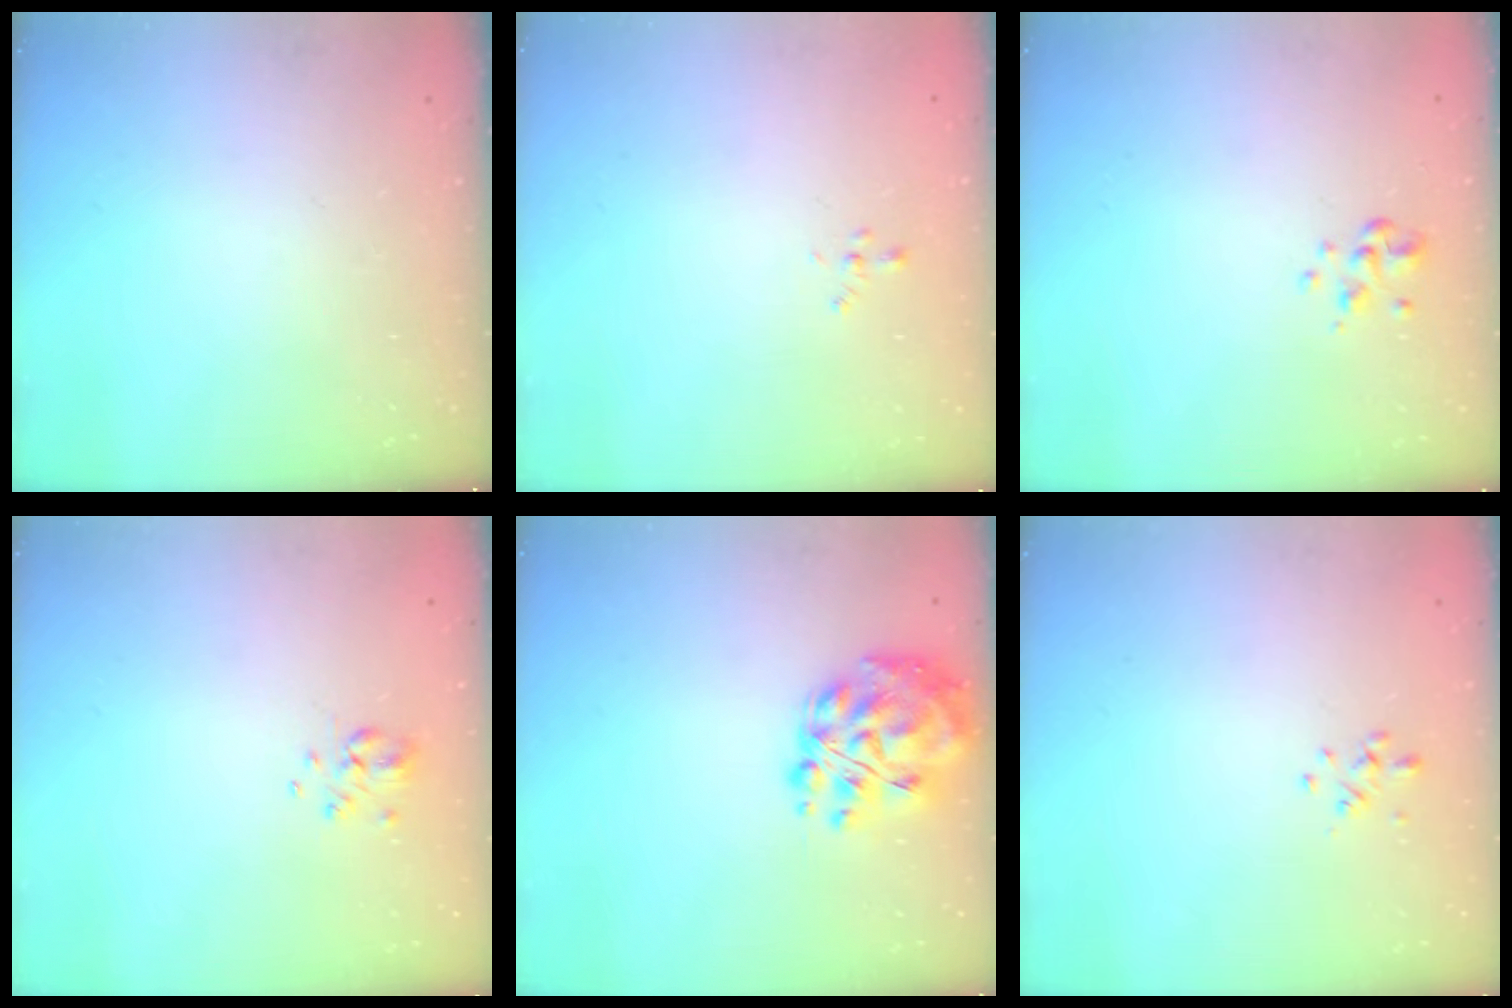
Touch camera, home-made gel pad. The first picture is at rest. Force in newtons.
{"total": 0.7, "press": 0.6, "slide": 0.4}
{"total": 2.4, "press": 2.3, "slide": 0.6}
{"total": 3.7, "press": 3.6, "slide": 0.9}
{"total": 14.5, "press": 13.9, "slide": 3.9}
{"total": 1.0, "press": 0.7, "slide": 0.6}